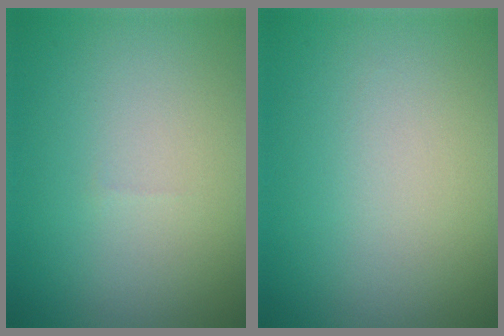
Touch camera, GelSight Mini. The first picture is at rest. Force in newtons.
{"total": 0.0}